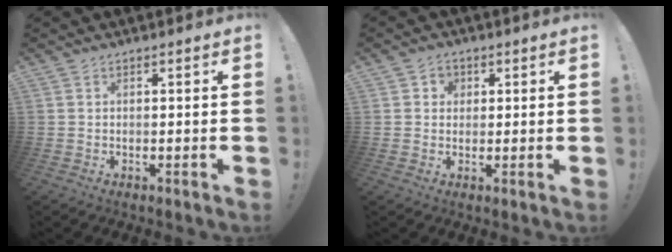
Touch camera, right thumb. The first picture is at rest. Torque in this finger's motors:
{"motor_torque": [0.55, 0.54, -0.11, 0.08, -0.02]}